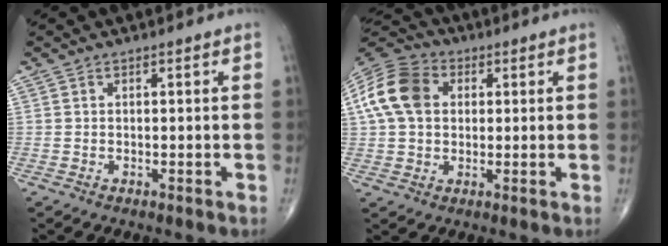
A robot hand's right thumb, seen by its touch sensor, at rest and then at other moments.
{"total": 12.8, "force": [2.5, 9.4, 8.3], "torque": [-0.157, 0.021, 0.037]}